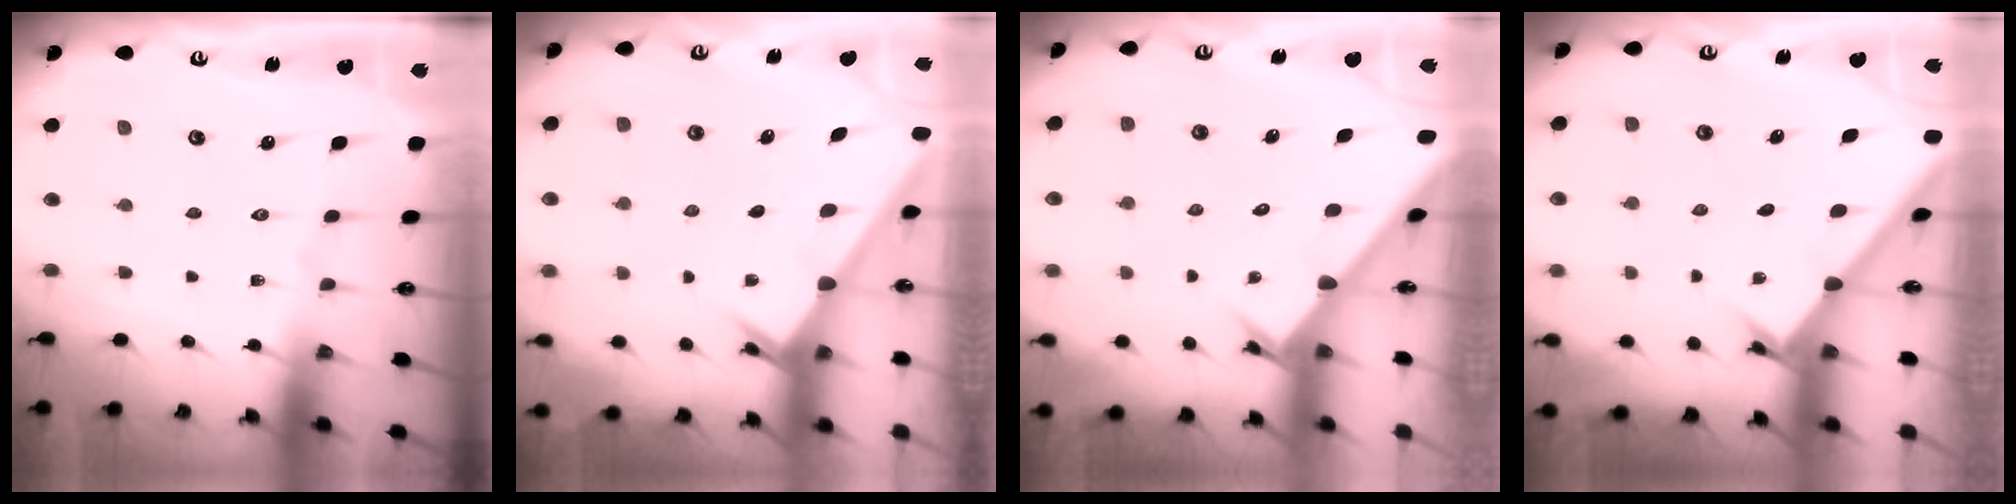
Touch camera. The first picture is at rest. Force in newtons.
{"total": 2.3, "press": 2.3, "slide": 0.2}
{"total": 2.5, "press": 2.5, "slide": 0.1}
{"total": 1.7, "press": 1.7, "slide": 0.2}